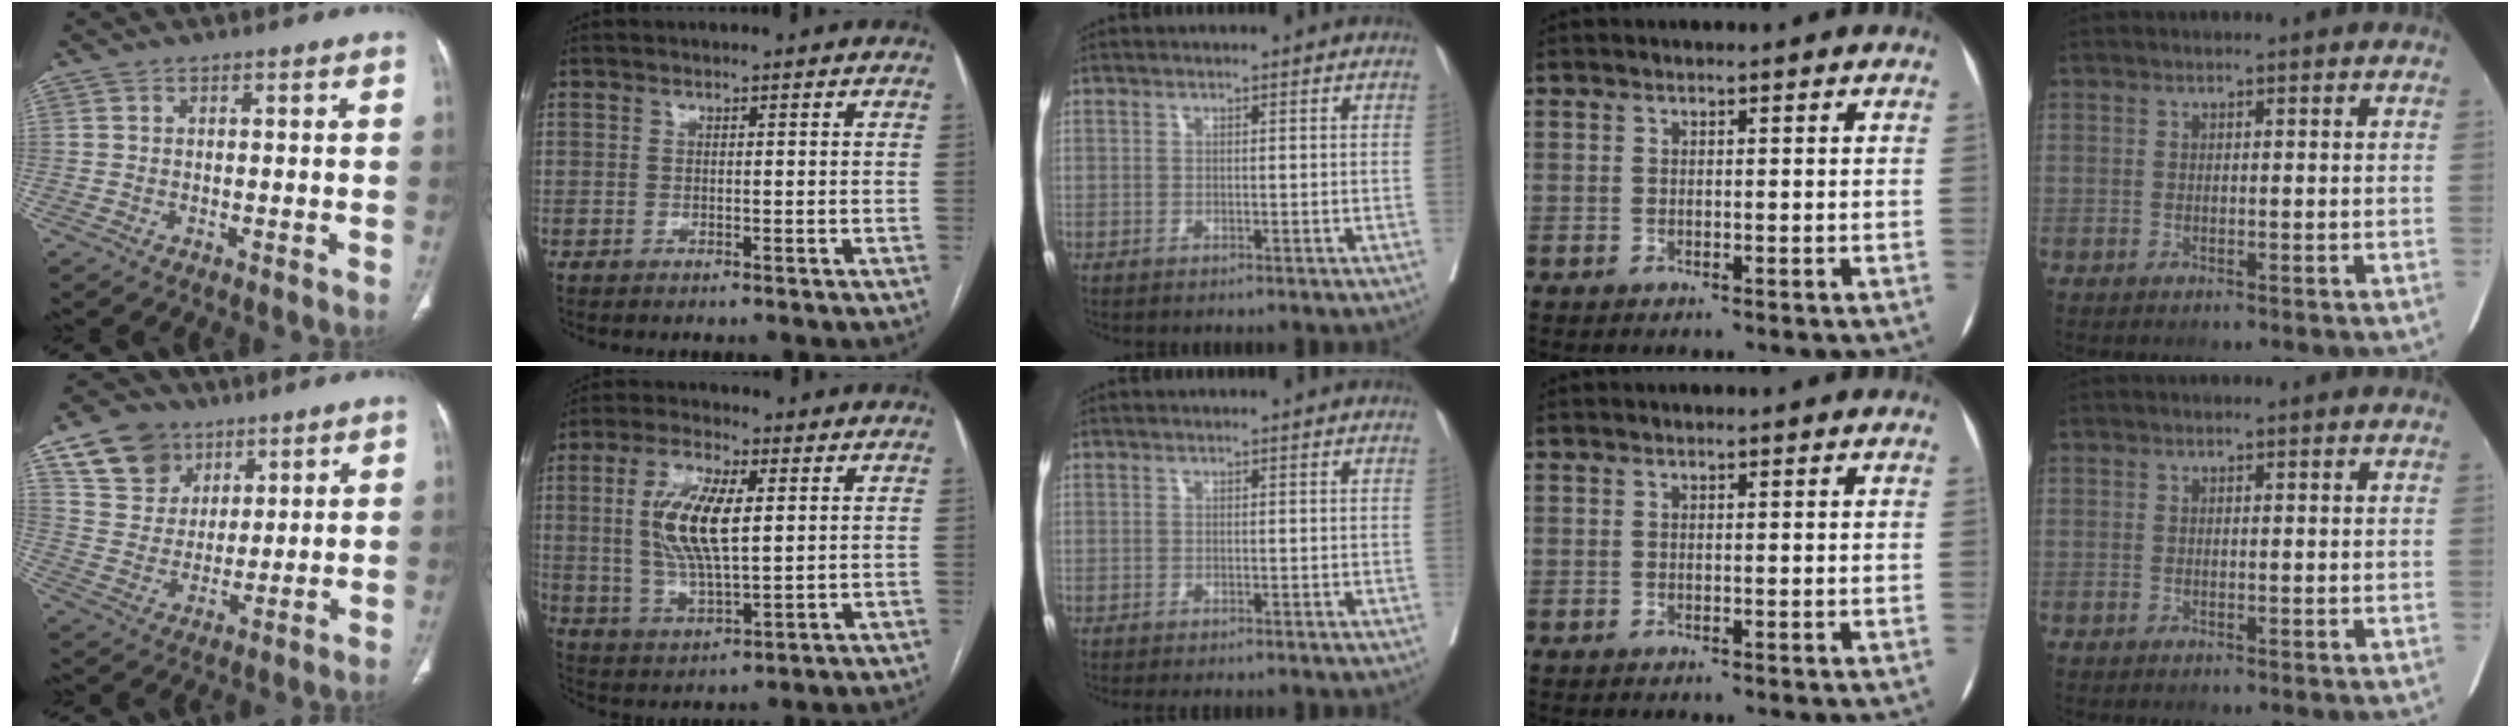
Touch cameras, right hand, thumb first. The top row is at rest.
{"thumb": {"total": 12.0, "force": [7.0, 9.1, 3.7], "torque": [-0.042, -0.024, 0.137]}, "index": {"total": 11.0, "force": [2.1, 3.3, 10.3], "torque": [-0.215, 0.003, 0.042]}, "middle": {"total": 1.3, "force": [-1.1, 0.3, 0.6], "torque": [-0.004, -0.003, -0.020]}}